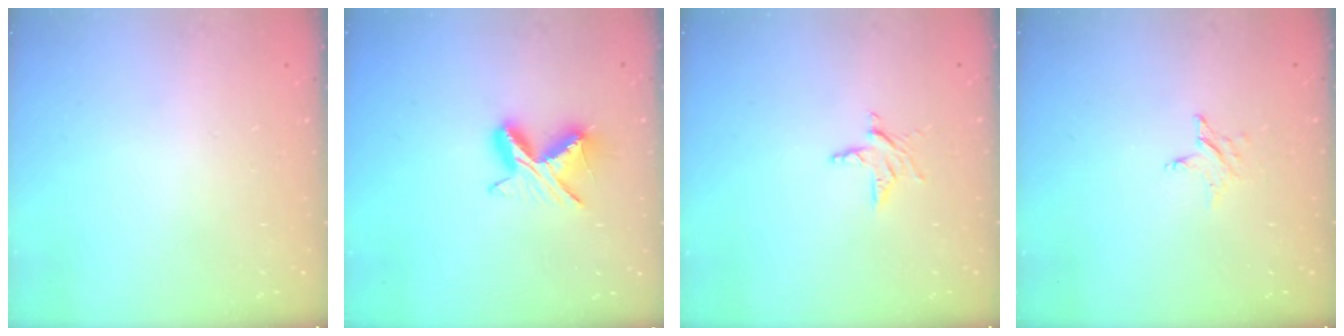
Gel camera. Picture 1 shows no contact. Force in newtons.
{"total": 8.7, "press": 8.7, "slide": 0.6}
{"total": 4.0, "press": 4.0, "slide": 0.3}
{"total": 3.0, "press": 3.0, "slide": 0.3}